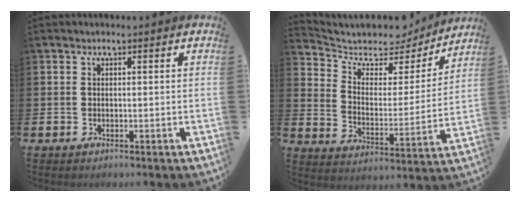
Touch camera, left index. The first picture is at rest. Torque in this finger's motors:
{"motor_torque": [0.87, -1.27, 0.31, 0.02]}